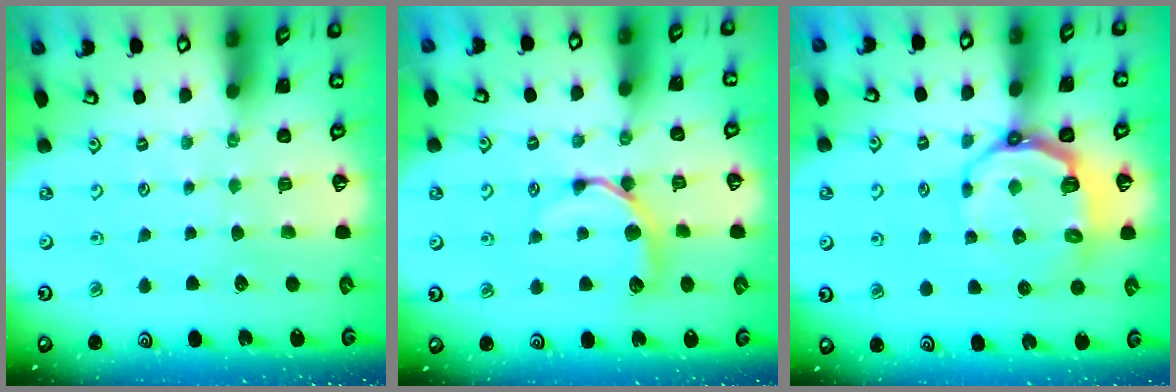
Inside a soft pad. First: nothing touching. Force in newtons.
{"total": 8.5, "press": 8.4, "slide": 1.1}
{"total": 8.6, "press": 7.5, "slide": 4.2}